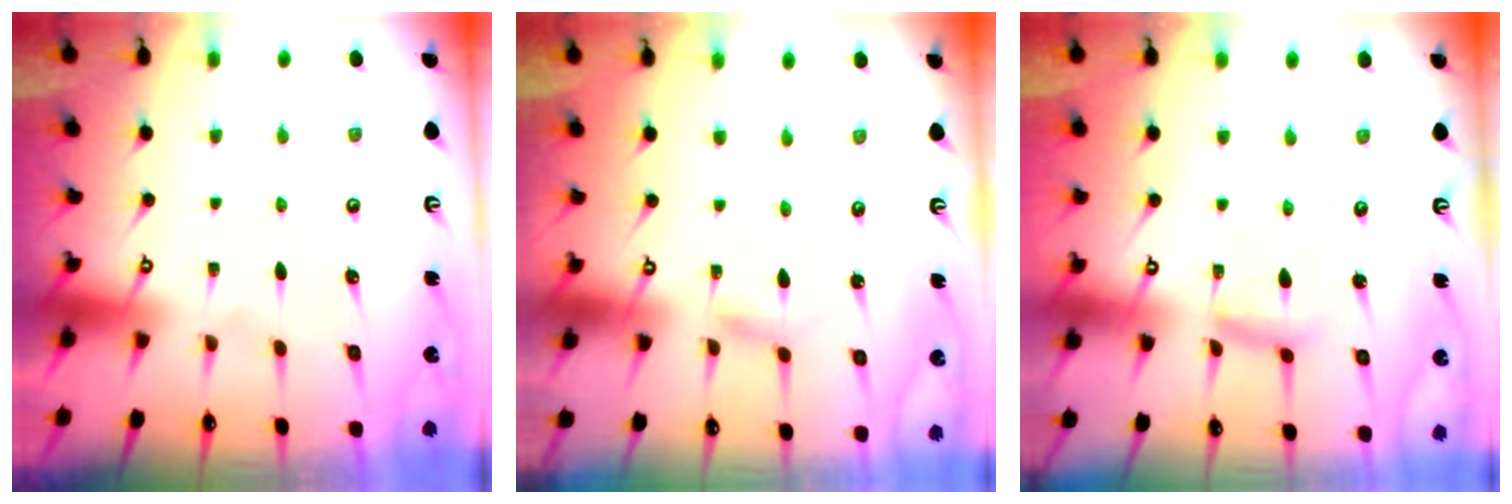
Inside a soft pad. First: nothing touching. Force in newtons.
{"total": 2.5, "press": 2.5, "slide": 0.2}
{"total": 9.8, "press": 9.8, "slide": 0.7}